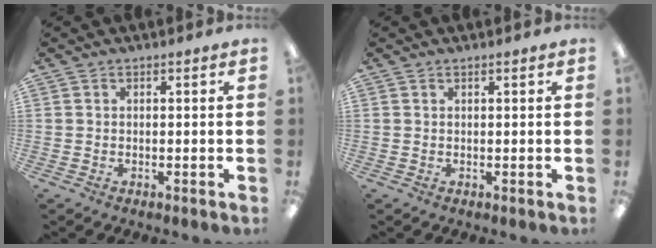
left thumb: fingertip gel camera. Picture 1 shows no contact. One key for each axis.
{"total": 0.6, "fx": 0.5, "fy": 0.0, "fz": 0.2, "tx": -0.004, "ty": 0.001, "tz": 0.010}